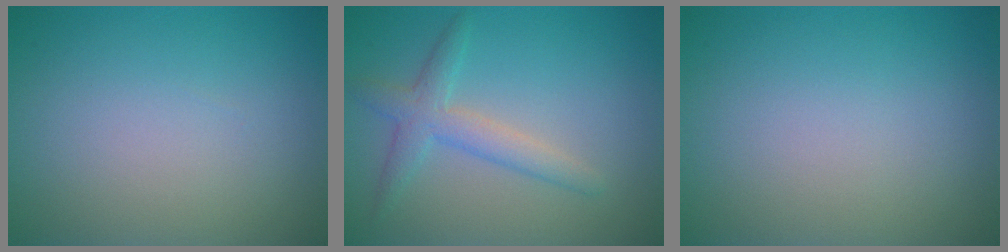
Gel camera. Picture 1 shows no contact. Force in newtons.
{"total": 3.0, "press": 3.0, "slide": 0.1}
{"total": 0.0}